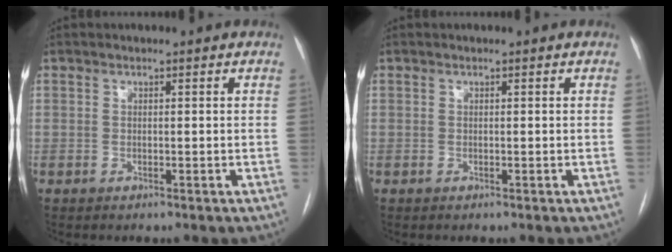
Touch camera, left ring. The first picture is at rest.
{"total": 0.0}